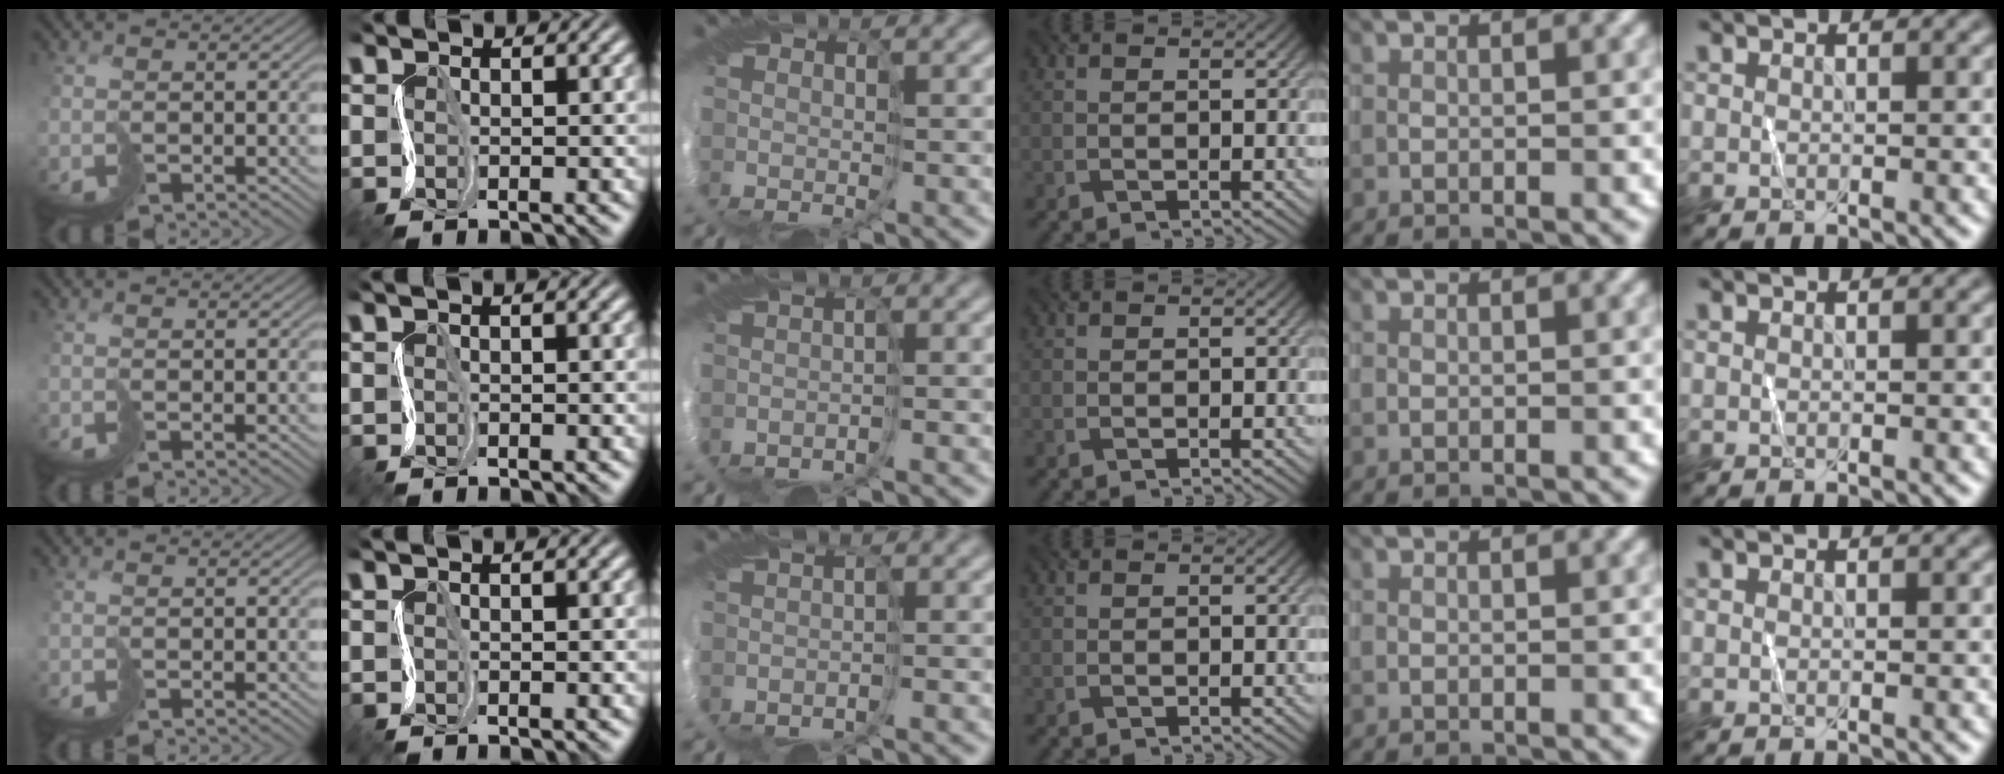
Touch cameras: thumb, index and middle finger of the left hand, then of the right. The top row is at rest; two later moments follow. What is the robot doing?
{"motion": "cut", "object": "paper"}